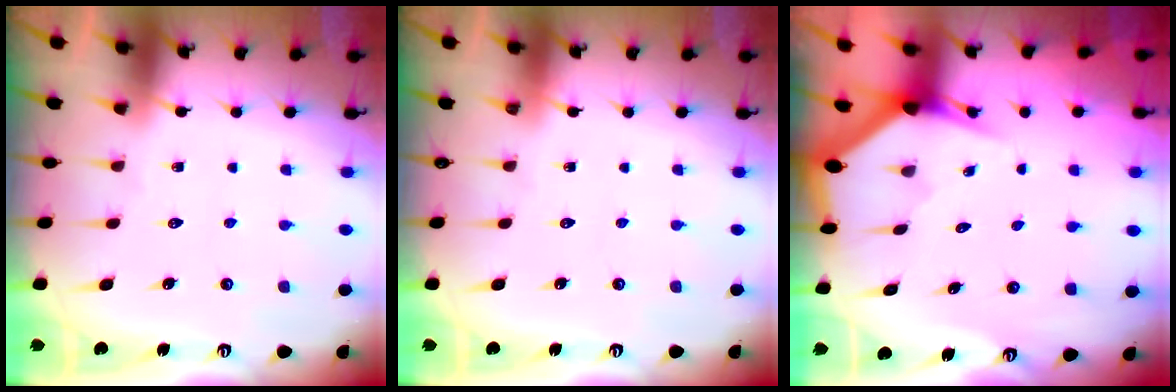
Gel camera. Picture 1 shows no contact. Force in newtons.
{"total": 0.0}
{"total": 2.9, "press": 2.9, "slide": 0.2}